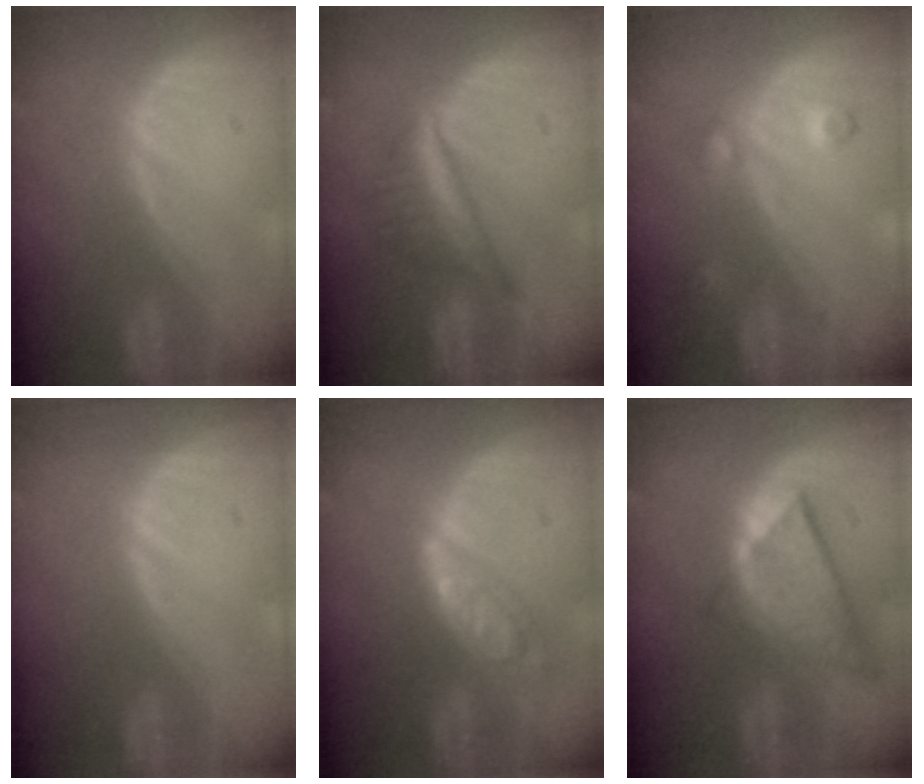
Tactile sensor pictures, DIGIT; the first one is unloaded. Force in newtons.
{"total": 5.6, "press": 5.5, "slide": 1.1}
{"total": 3.5, "press": 3.3, "slide": 1.2}
{"total": 0.0}
{"total": 6.2, "press": 5.5, "slide": 2.8}
{"total": 9.0, "press": 7.8, "slide": 4.4}